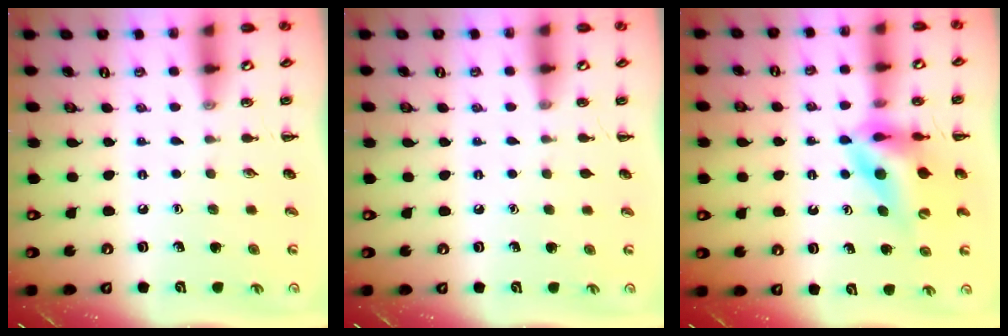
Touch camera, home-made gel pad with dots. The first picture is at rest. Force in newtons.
{"total": 0.0}
{"total": 11.5, "press": 10.9, "slide": 3.5}